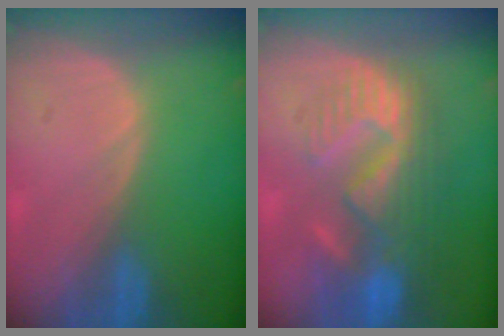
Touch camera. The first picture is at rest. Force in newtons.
{"total": 11.0, "press": 9.7, "slide": 5.3}